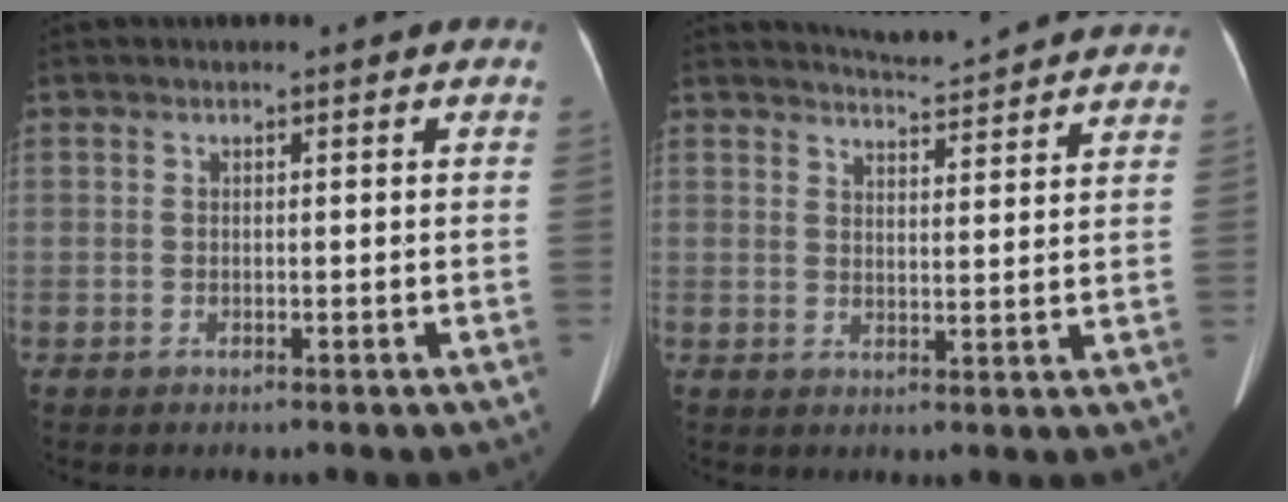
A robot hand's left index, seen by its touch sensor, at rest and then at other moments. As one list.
[{"total": 11.3, "force": [11.1, 0.3, 2.3], "torque": [-0.035, -0.004, 0.130]}]